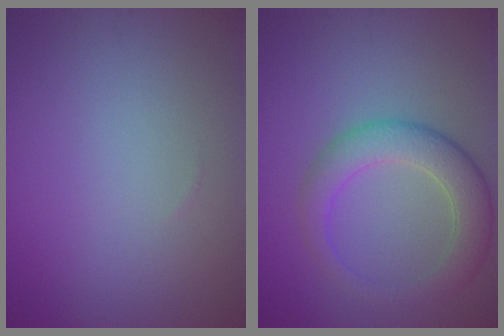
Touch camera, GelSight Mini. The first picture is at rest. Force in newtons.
{"total": 4.8, "press": 4.8, "slide": 0.3}